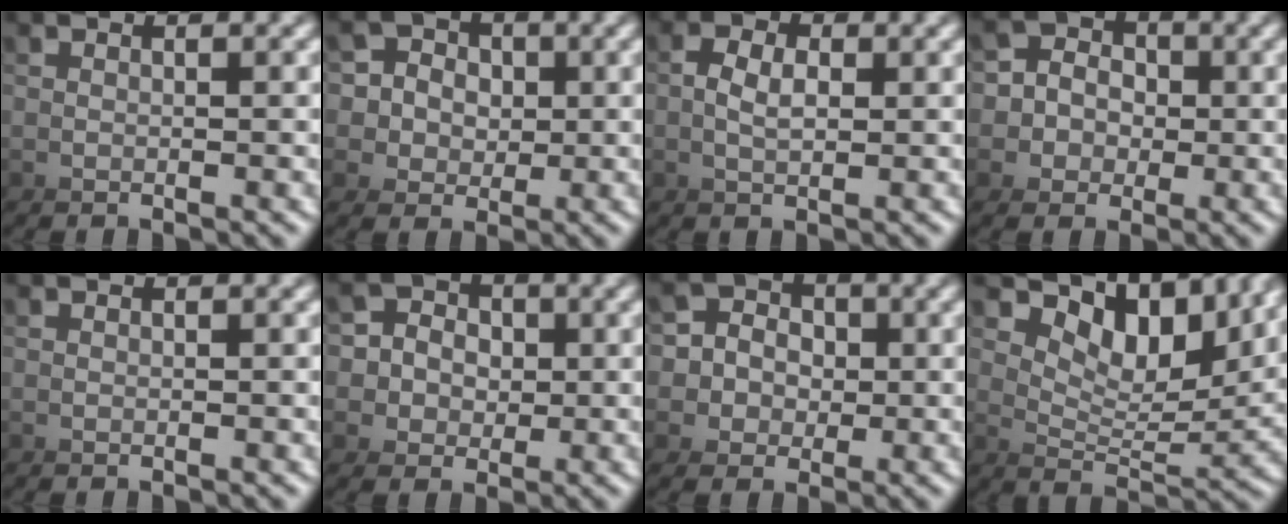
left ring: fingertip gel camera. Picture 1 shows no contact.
{"total": 4.4, "force": [0.6, 4.3, -0.5], "torque": [-0.002, -0.014, 0.008]}
{"total": 1.4, "force": [-0.6, -1.1, -0.6], "torque": [0.005, -0.001, -0.014]}
{"total": 3.5, "force": [-0.1, 3.3, -1.1], "torque": [0.009, -0.011, -0.004]}
{"total": 0.0}
{"total": 3.8, "force": [0.3, 3.7, -0.9], "torque": [0.006, -0.014, 0.006]}
{"total": 3.9, "force": [0.2, 3.8, -0.8], "torque": [0.005, -0.011, 0.000]}
{"total": 7.7, "force": [7.6, 1.2, 1.1], "torque": [-0.031, 0.062, 0.086]}